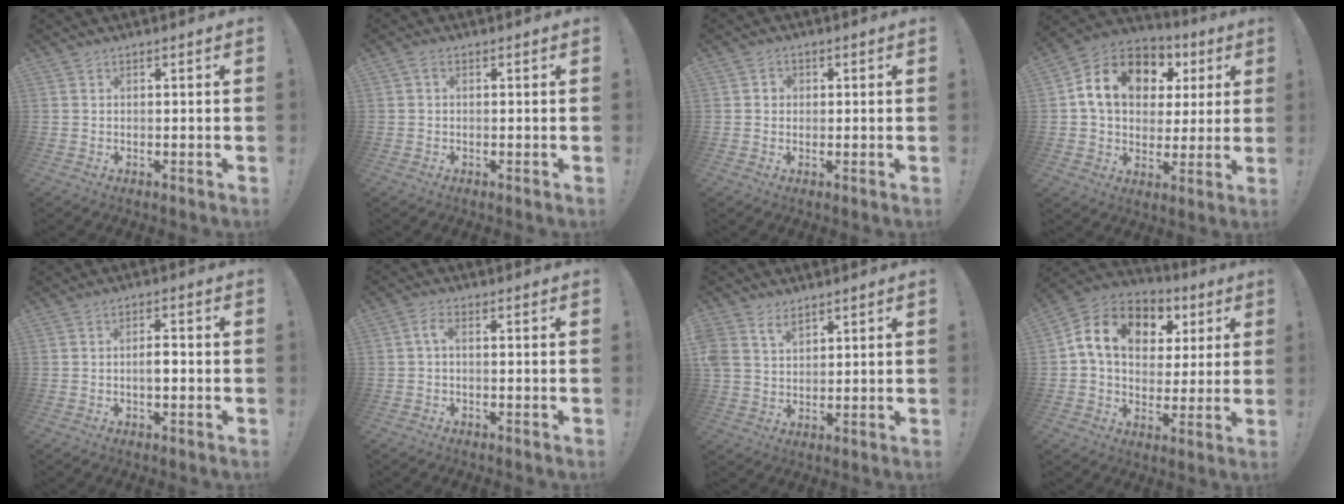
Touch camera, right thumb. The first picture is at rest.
{"total": 1.1, "force": [-0.2, 0.6, 0.9], "torque": [-0.021, 0.004, -0.002]}
{"total": 2.2, "force": [-0.1, 2.0, 0.9], "torque": [-0.011, 0.005, -0.002]}
{"total": 16.4, "force": [5.8, 12.2, 9.3], "torque": [-0.148, -0.015, 0.116]}
{"total": 3.4, "force": [-0.8, 1.3, 3.0], "torque": [-0.044, 0.006, -0.016]}
{"total": 2.9, "force": [-0.3, 0.7, 2.8], "torque": [-0.070, 0.000, -0.011]}
{"total": 5.8, "force": [3.8, 3.7, 2.4], "torque": [-0.053, -0.011, 0.076]}
{"total": 14.8, "force": [5.1, 11.0, 8.6], "torque": [-0.131, -0.012, 0.096]}